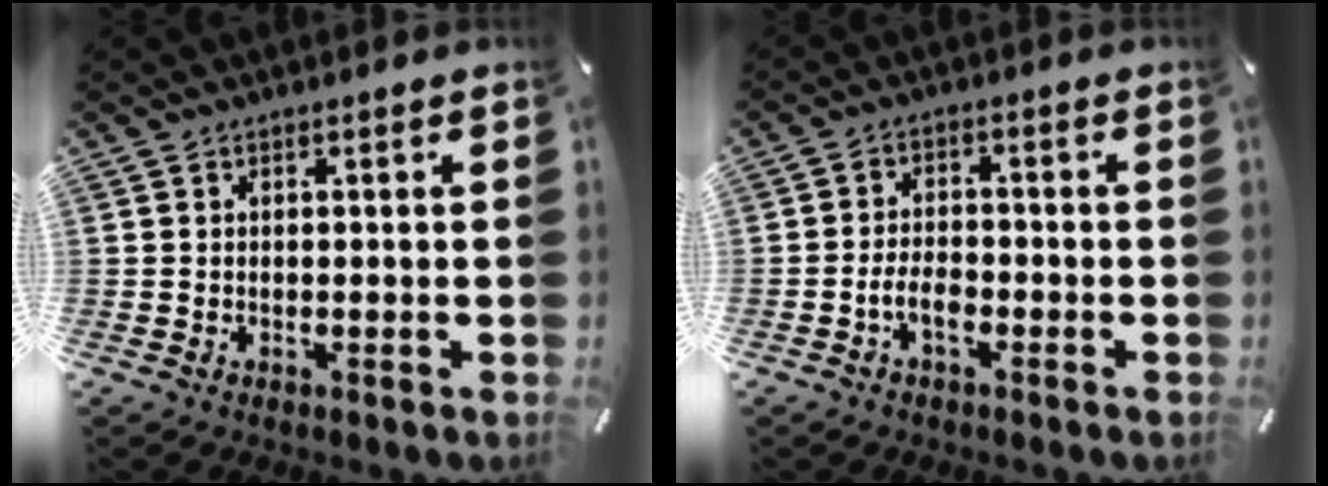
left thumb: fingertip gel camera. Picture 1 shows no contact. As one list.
[{"total": 4.7, "force": [-2.2, 2.5, 3.2], "torque": [-0.059, 0.013, -0.040]}]